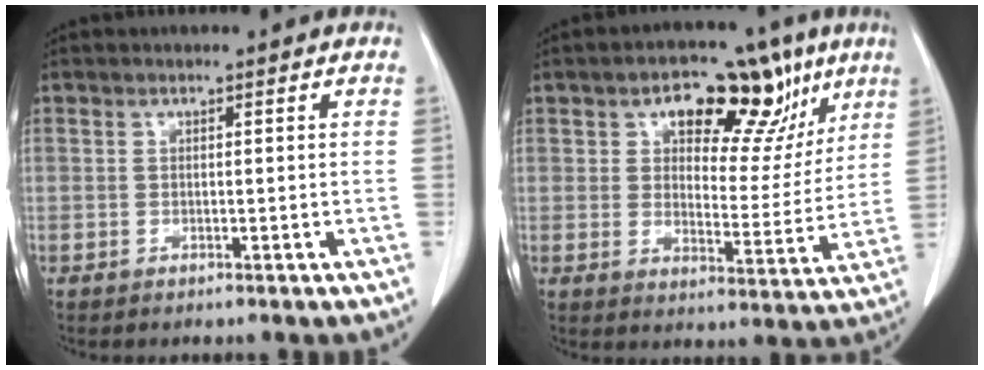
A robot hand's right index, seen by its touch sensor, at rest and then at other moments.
{"total": 14.1, "force": [7.6, 7.4, 9.3], "torque": [-0.109, 0.021, 0.113]}